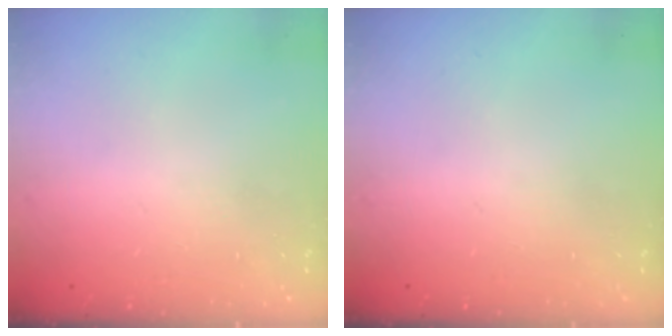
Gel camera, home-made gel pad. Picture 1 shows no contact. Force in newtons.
{"total": 0.0}